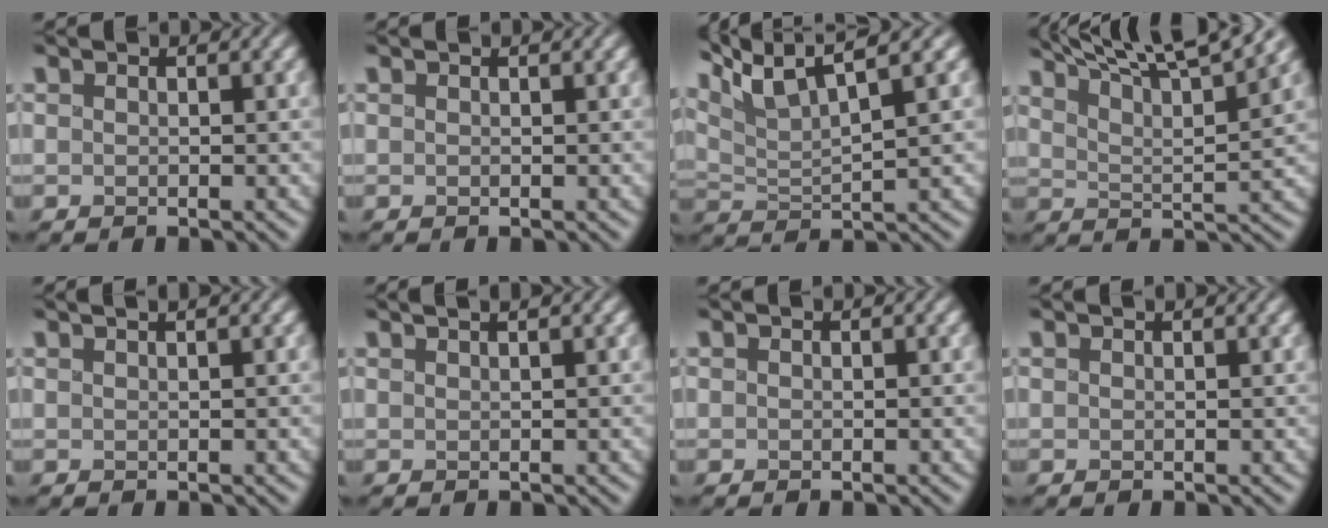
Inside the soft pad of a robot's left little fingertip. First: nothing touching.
{"total": 0.0}
{"total": 6.4, "force": [4.6, 1.0, 4.4], "torque": [-0.081, 0.019, 0.083]}
{"total": 11.2, "force": [8.5, 2.2, 6.9], "torque": [-0.104, 0.023, 0.087]}
{"total": 1.1, "force": [0.8, 0.2, 0.7], "torque": [0.005, 0.008, 0.000]}
{"total": 1.5, "force": [1.0, 0.4, 1.0], "torque": [0.007, 0.011, -0.005]}
{"total": 0.0}
{"total": 0.6, "force": [0.6, -0.1, 0.2], "torque": [0.001, 0.003, 0.006]}